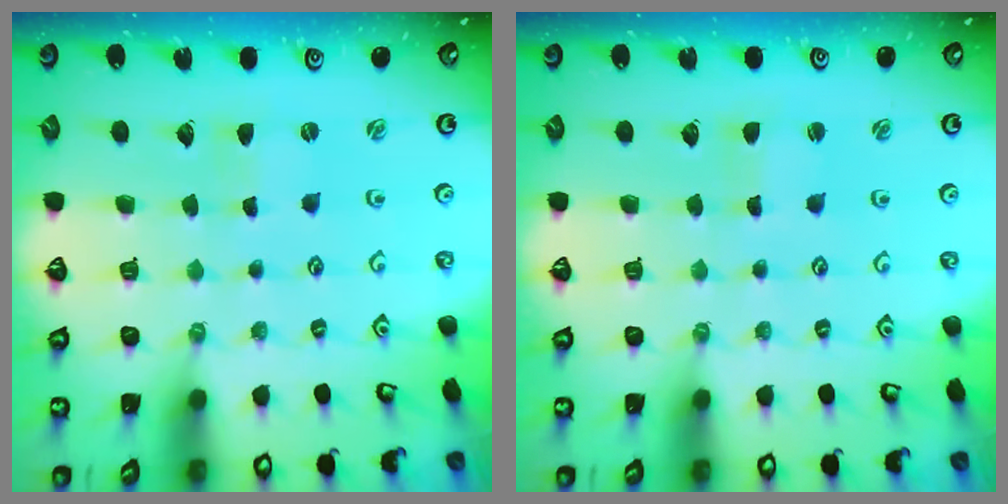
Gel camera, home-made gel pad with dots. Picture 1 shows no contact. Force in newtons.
{"total": 1.3, "press": 1.3, "slide": 0.1}